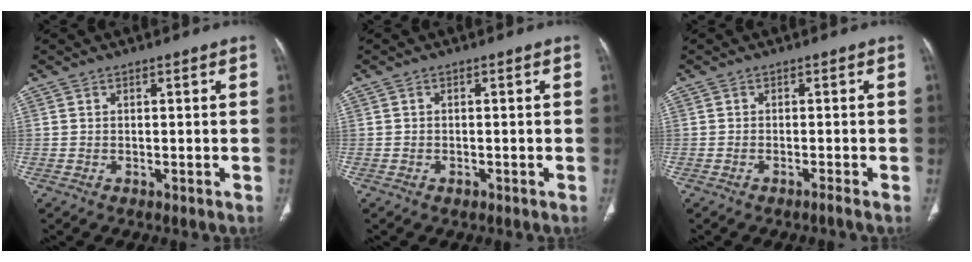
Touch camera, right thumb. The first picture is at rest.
{"total": 0.9, "force": [-0.5, 0.6, 0.4], "torque": [-0.003, 0.002, -0.008]}
{"total": 0.9, "force": [-0.7, -0.2, 0.4], "torque": [-0.012, 0.003, -0.015]}